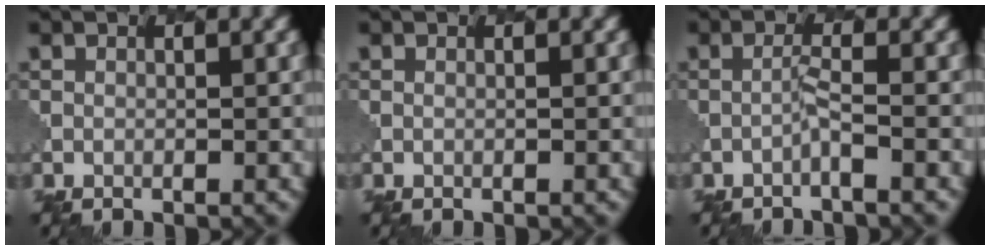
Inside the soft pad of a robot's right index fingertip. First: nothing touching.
{"total": 0.0}
{"total": 1.1, "force": [-0.4, -0.2, 1.0], "torque": [-0.021, 0.008, -0.013]}